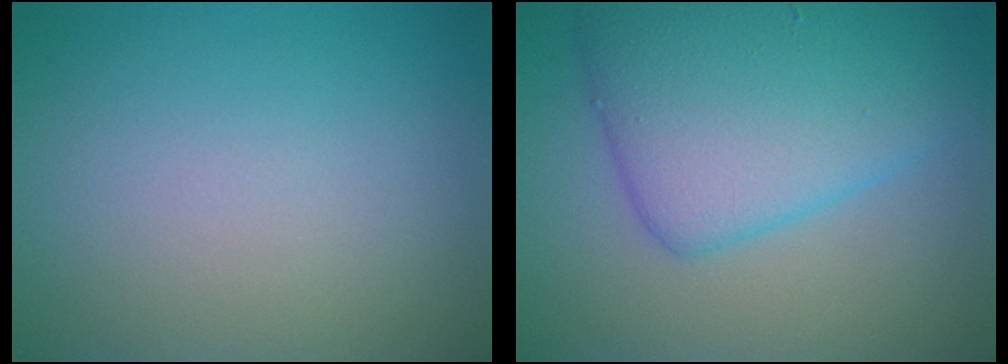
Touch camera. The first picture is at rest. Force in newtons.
{"total": 7.4, "press": 7.4, "slide": 0.2}